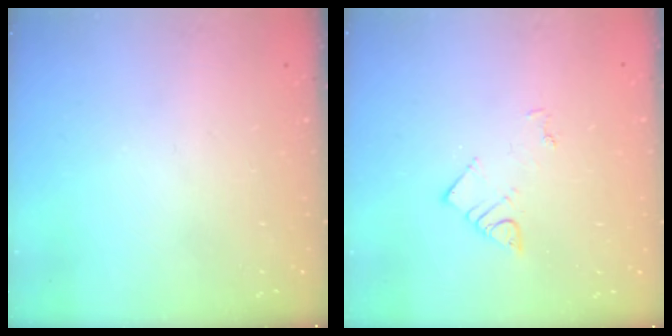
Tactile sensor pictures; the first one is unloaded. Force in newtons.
{"total": 4.1, "press": 4.1, "slide": 0.2}